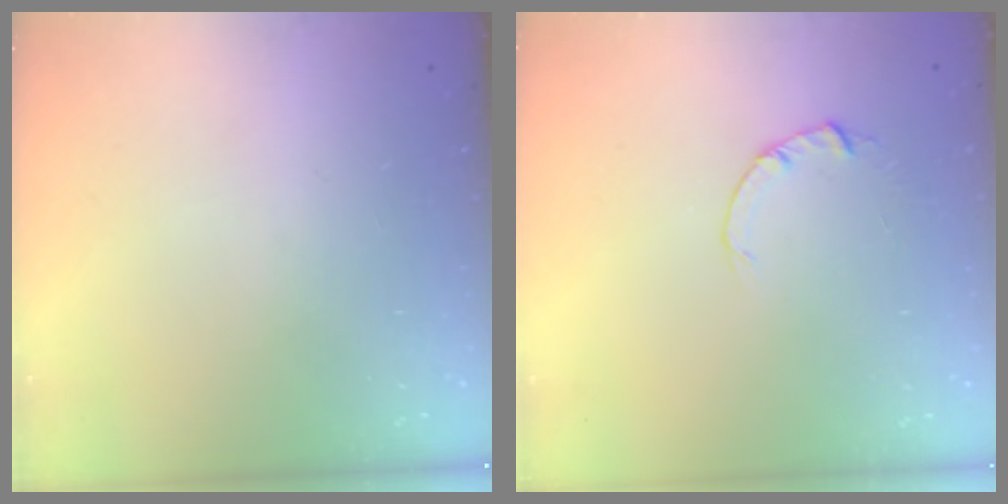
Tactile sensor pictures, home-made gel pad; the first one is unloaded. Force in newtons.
{"total": 2.0, "press": 2.0, "slide": 0.3}